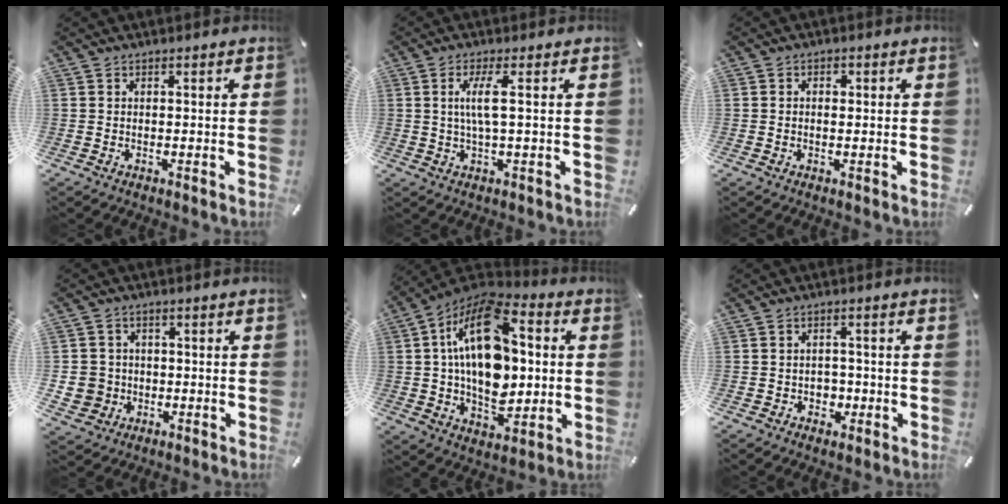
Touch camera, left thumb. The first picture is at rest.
{"total": 5.8, "force": [0.8, 0.9, 5.7], "torque": [-0.110, -0.002, 0.010]}
{"total": 1.5, "force": [0.0, 1.1, 1.0], "torque": [-0.013, 0.002, -0.003]}
{"total": 6.5, "force": [-1.0, 6.4, 1.2], "torque": [-0.035, 0.014, -0.014]}
{"total": 22.0, "force": [3.2, 13.8, 16.8], "torque": [-0.310, -0.014, 0.047]}
{"total": 3.3, "force": [-0.8, 3.0, 1.2], "torque": [-0.016, 0.000, -0.017]}